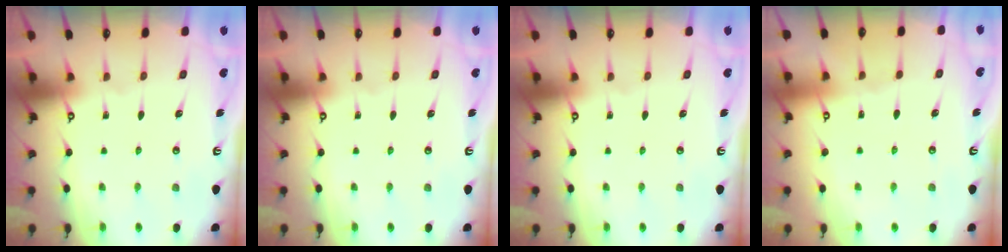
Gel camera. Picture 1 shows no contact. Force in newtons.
{"total": 0.0}
{"total": 0.0}
{"total": 1.9, "press": 1.8, "slide": 0.5}